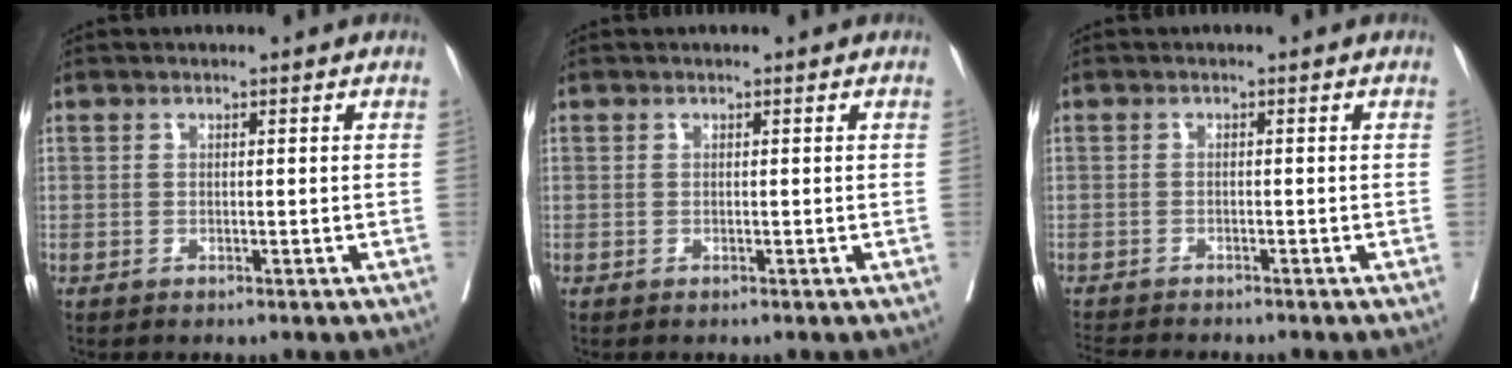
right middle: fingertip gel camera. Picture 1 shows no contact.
{"total": 0.0}
{"total": 5.3, "force": [-4.9, 0.2, 1.8], "torque": [-0.024, -0.011, -0.080]}